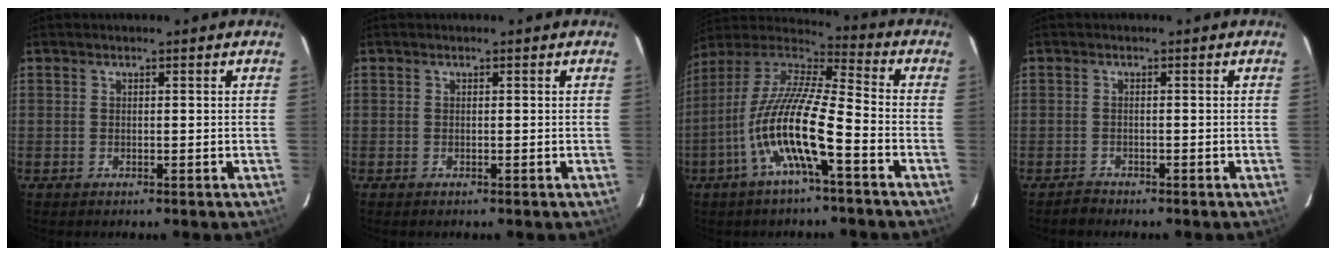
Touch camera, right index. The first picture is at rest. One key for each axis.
{"total": 0.0}
{"total": 15.7, "fx": -6.2, "fy": 2.2, "fz": 14.2, "tx": -0.266, "ty": -0.011, "tz": -0.126}
{"total": 1.4, "fx": -1.2, "fy": 0.5, "fz": -0.3, "tx": 0.001, "ty": 0.006, "tz": -0.023}